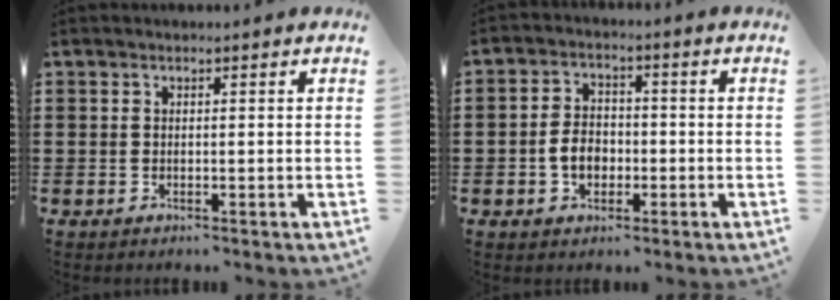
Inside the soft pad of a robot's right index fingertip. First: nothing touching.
{"total": 4.5, "force": [-1.2, 3.1, 3.1], "torque": [-0.076, 0.003, -0.026]}